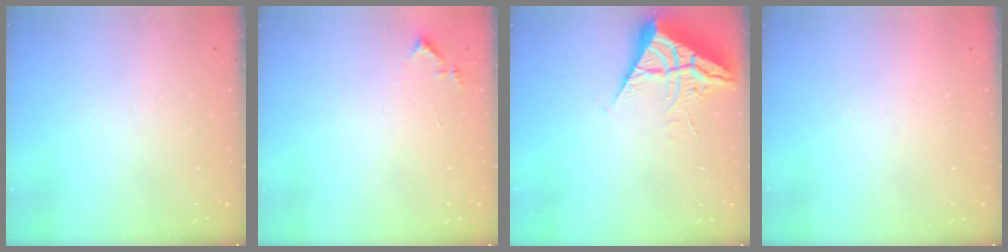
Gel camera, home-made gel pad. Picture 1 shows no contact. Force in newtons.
{"total": 4.9, "press": 4.8, "slide": 0.5}
{"total": 6.5, "press": 6.4, "slide": 0.7}
{"total": 1.5, "press": 1.5, "slide": 0.1}